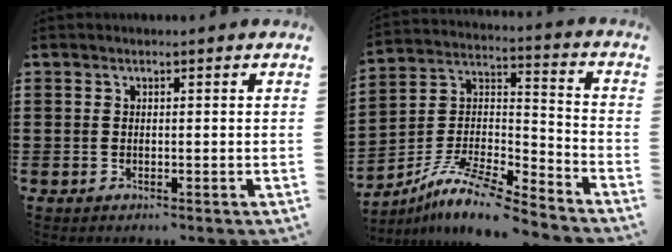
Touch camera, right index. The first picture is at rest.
{"total": 10.0, "force": [-8.5, 1.5, 4.9], "torque": [-0.105, 0.007, -0.176]}